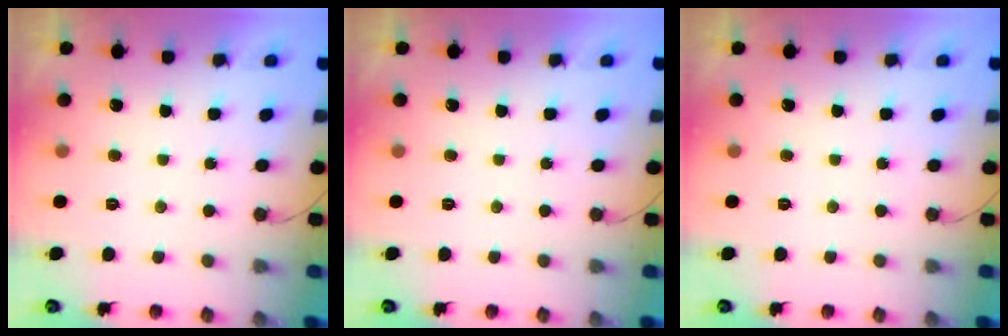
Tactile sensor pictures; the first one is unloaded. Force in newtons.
{"total": 0.0}
{"total": 0.0}